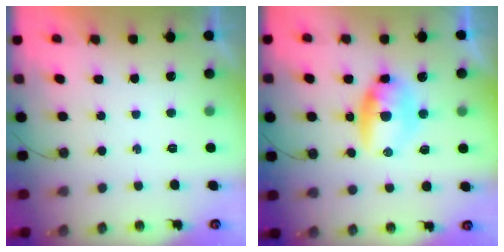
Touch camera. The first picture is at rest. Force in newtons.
{"total": 15.2, "press": 9.5, "slide": 11.9}